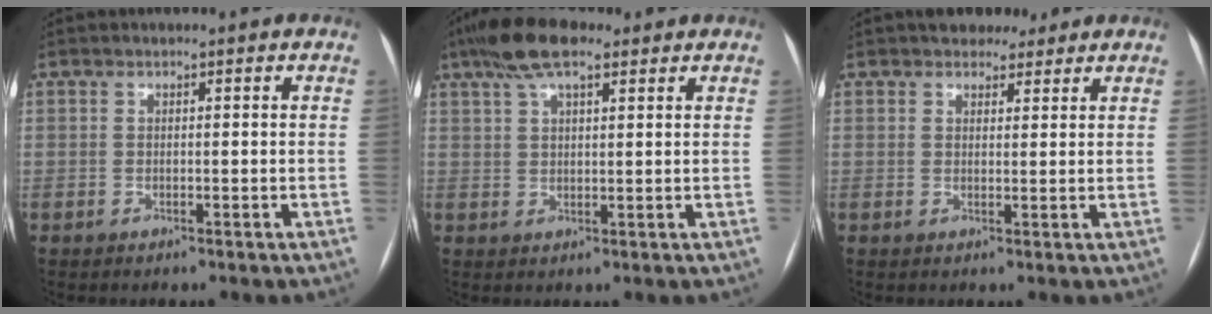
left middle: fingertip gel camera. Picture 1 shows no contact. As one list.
[{"total": 8.3, "force": [5.5, 2.6, 5.7], "torque": [-0.115, 0.026, 0.096]}, {"total": 4.6, "force": [3.8, 2.2, 1.4], "torque": [-0.014, 0.009, 0.059]}]